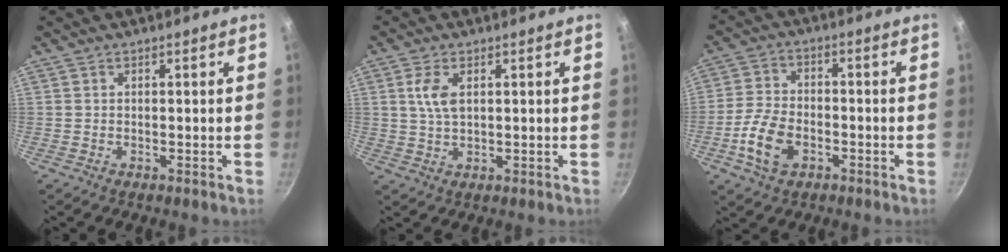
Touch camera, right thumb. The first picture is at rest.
{"total": 4.7, "force": [1.4, 2.4, 3.8], "torque": [-0.076, -0.003, 0.029]}
{"total": 9.2, "force": [-3.4, 5.8, 6.2], "torque": [-0.116, 0.021, -0.071]}